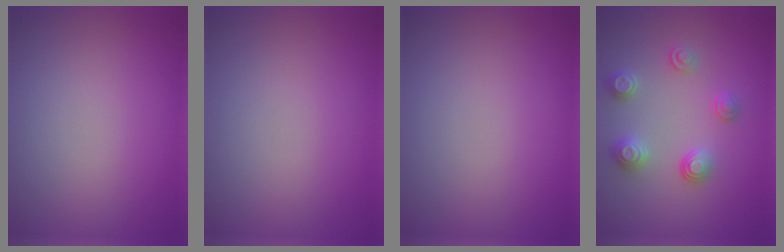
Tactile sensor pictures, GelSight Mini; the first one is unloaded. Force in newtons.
{"total": 0.0}
{"total": 0.0}
{"total": 2.9, "press": 2.9, "slide": 0.2}